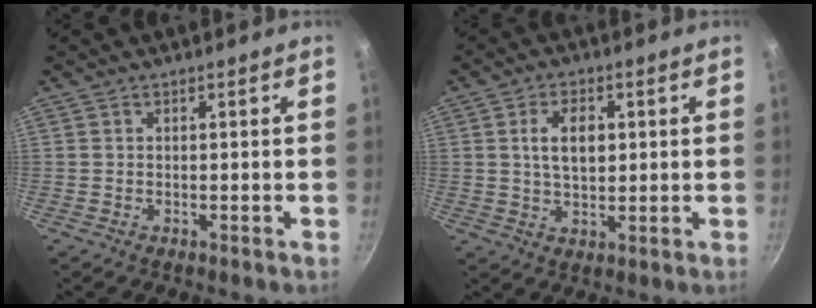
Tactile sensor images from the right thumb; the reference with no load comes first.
{"total": 6.9, "force": [1.4, 4.1, 5.3], "torque": [-0.080, -0.002, 0.025]}